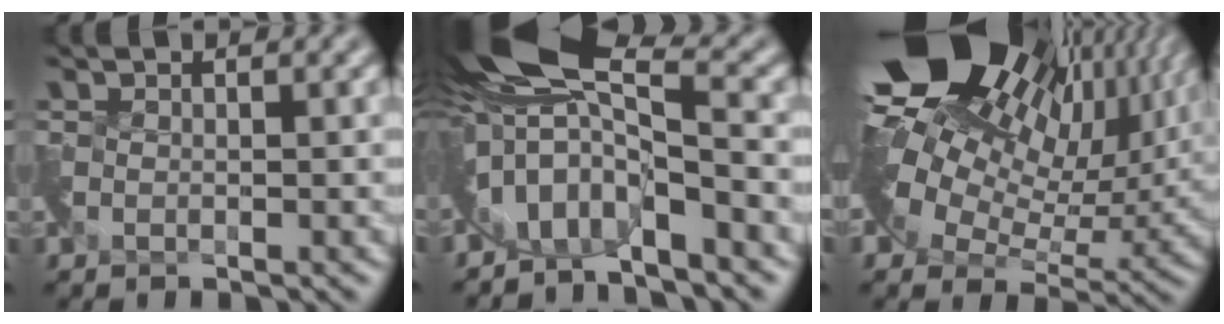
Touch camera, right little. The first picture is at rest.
{"total": 6.8, "force": [-0.5, 3.2, 5.9], "torque": [-0.100, 0.000, -0.022]}
{"total": 17.8, "force": [7.6, 10.5, 12.2], "torque": [-0.207, 0.022, 0.142]}